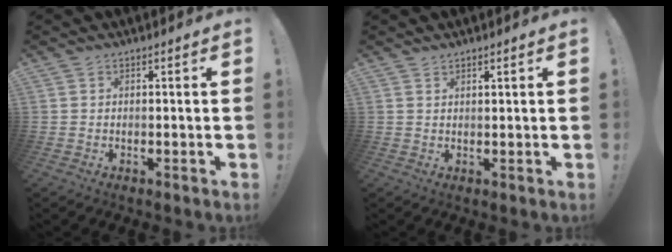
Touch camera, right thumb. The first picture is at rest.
{"total": 1.1, "force": [0.9, -0.1, 0.7], "torque": [-0.009, -0.003, 0.015]}